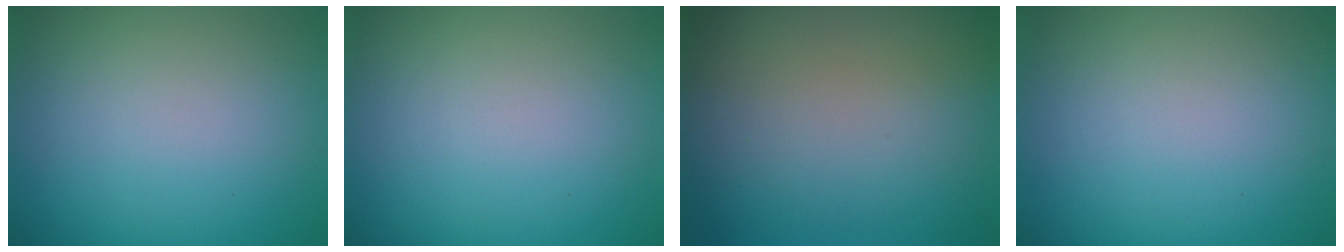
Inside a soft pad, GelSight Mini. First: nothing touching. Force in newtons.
{"total": 0.0}
{"total": 0.0}
{"total": 0.0}